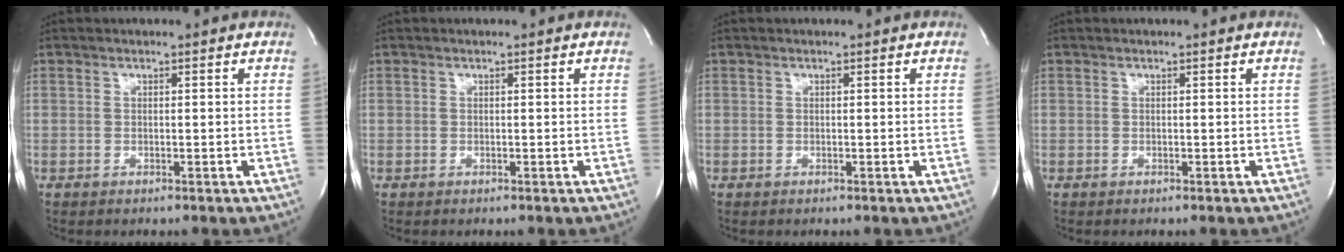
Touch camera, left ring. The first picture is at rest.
{"total": 0.0}
{"total": 0.0}
{"total": 0.0}